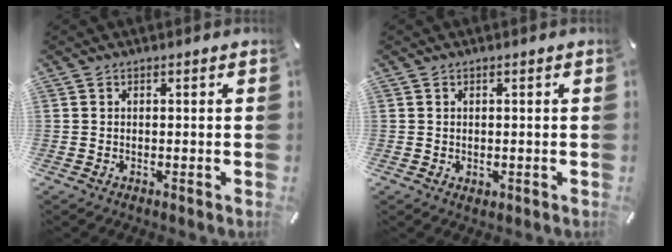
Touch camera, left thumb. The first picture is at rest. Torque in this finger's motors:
{"motor_torque": [-0.01, 0.01, 0.06, -0.18, 0.05]}